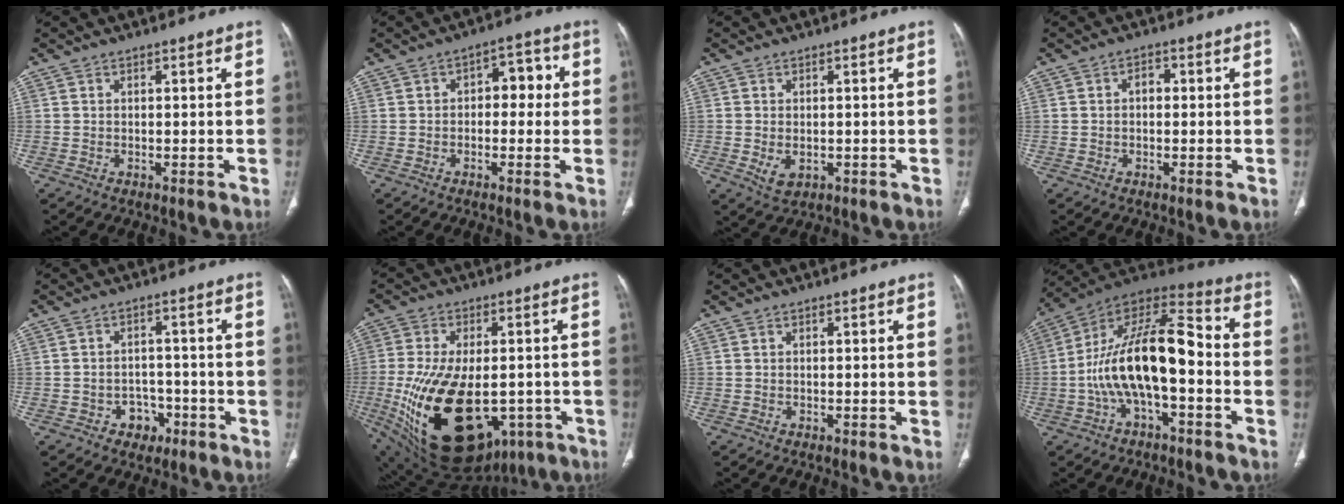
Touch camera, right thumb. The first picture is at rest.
{"total": 6.2, "force": [0.3, 3.9, 4.8], "torque": [-0.029, 0.024, -0.004]}
{"total": 3.5, "force": [-0.6, 2.3, 2.5], "torque": [-0.045, -0.005, 0.000]}
{"total": 2.2, "force": [0.1, 1.5, 1.6], "torque": [-0.021, 0.012, -0.001]}
{"total": 4.9, "force": [-2.4, 3.9, 1.7], "torque": [0.000, 0.026, -0.028]}
{"total": 27.1, "force": [-7.4, 15.3, 21.1], "torque": [-0.397, -0.022, -0.085]}
{"total": 0.0}
{"total": 18.8, "force": [-3.3, 8.0, 16.7], "torque": [-0.296, 0.061, -0.060]}